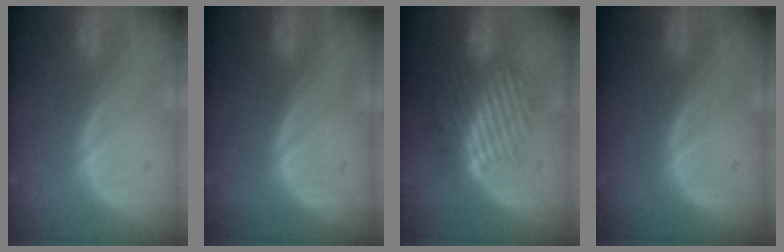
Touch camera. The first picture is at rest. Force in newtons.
{"total": 0.0}
{"total": 9.7, "press": 8.1, "slide": 5.3}
{"total": 0.0}